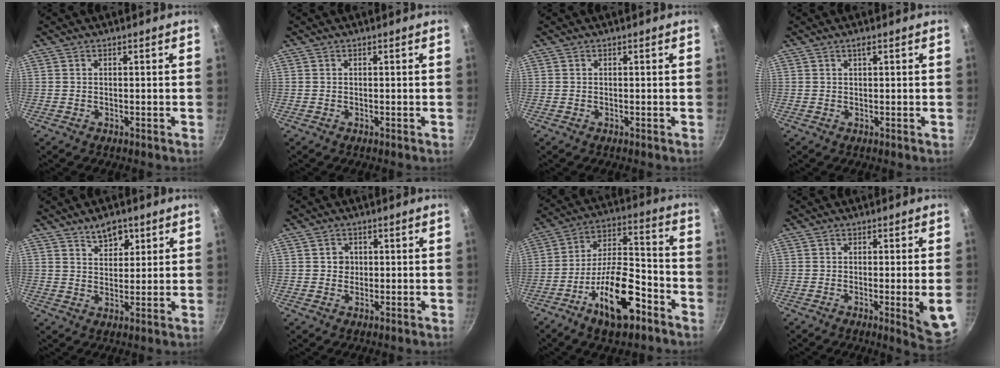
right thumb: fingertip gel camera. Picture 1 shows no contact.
{"total": 0.0}
{"total": 0.0}
{"total": 1.0, "force": [0.5, 0.1, 0.9], "torque": [-0.014, -0.003, 0.008]}
{"total": 5.8, "force": [3.6, 3.3, 3.0], "torque": [-0.024, -0.020, 0.056]}
{"total": 2.4, "force": [0.4, 2.2, 0.8], "torque": [-0.001, 0.002, 0.004]}
{"total": 16.9, "force": [-8.6, 7.0, 12.7], "torque": [-0.201, 0.060, -0.149]}
{"total": 7.9, "force": [-1.5, 1.0, 7.7], "torque": [-0.089, -0.003, -0.015]}